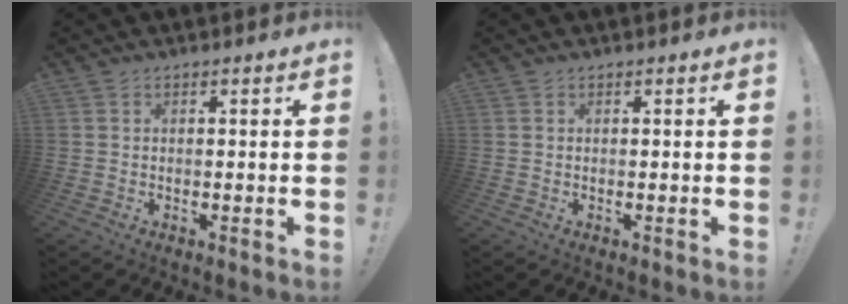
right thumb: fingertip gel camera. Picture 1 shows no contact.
{"total": 0.0}